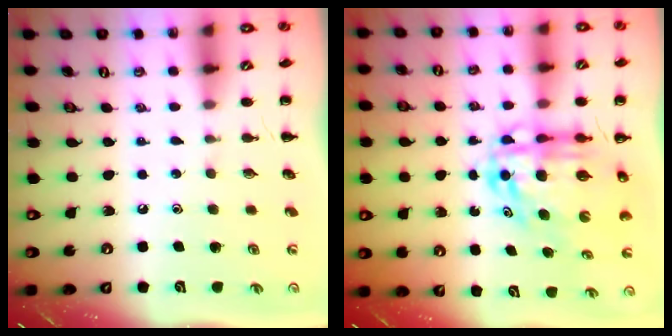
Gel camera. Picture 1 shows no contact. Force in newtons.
{"total": 11.3, "press": 10.9, "slide": 2.7}